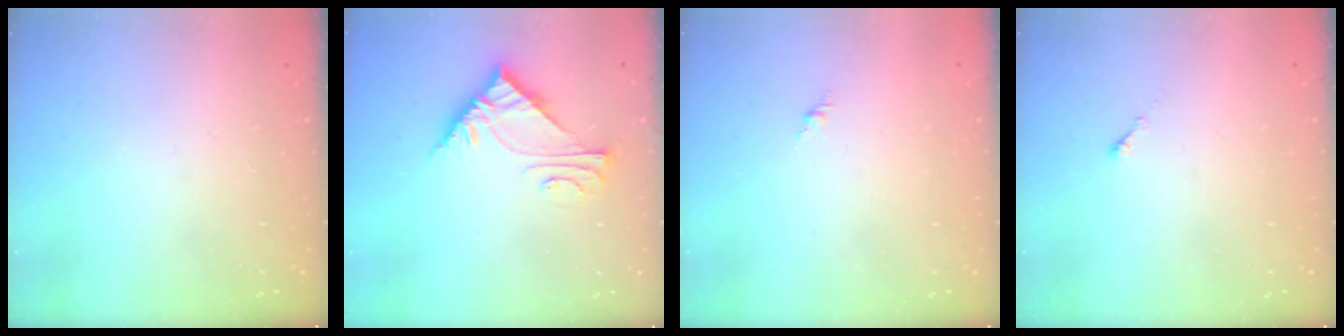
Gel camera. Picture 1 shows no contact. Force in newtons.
{"total": 7.3, "press": 7.3, "slide": 0.5}
{"total": 0.0}
{"total": 0.0}